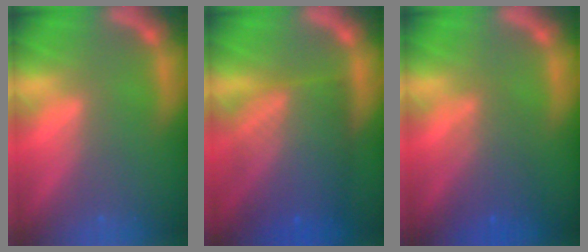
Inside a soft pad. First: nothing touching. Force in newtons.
{"total": 9.5}
{"total": 3.5}